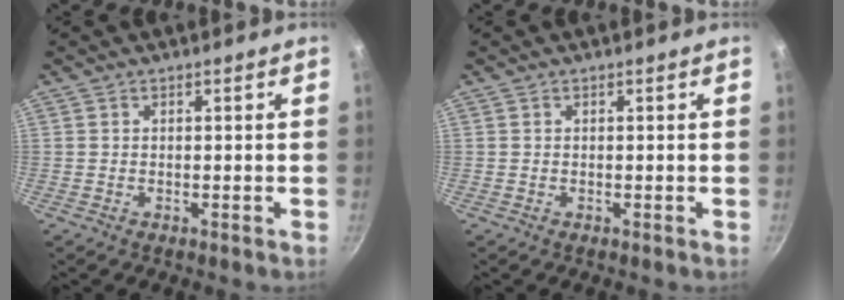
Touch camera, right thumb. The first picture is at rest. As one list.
[{"total": 0.0}]